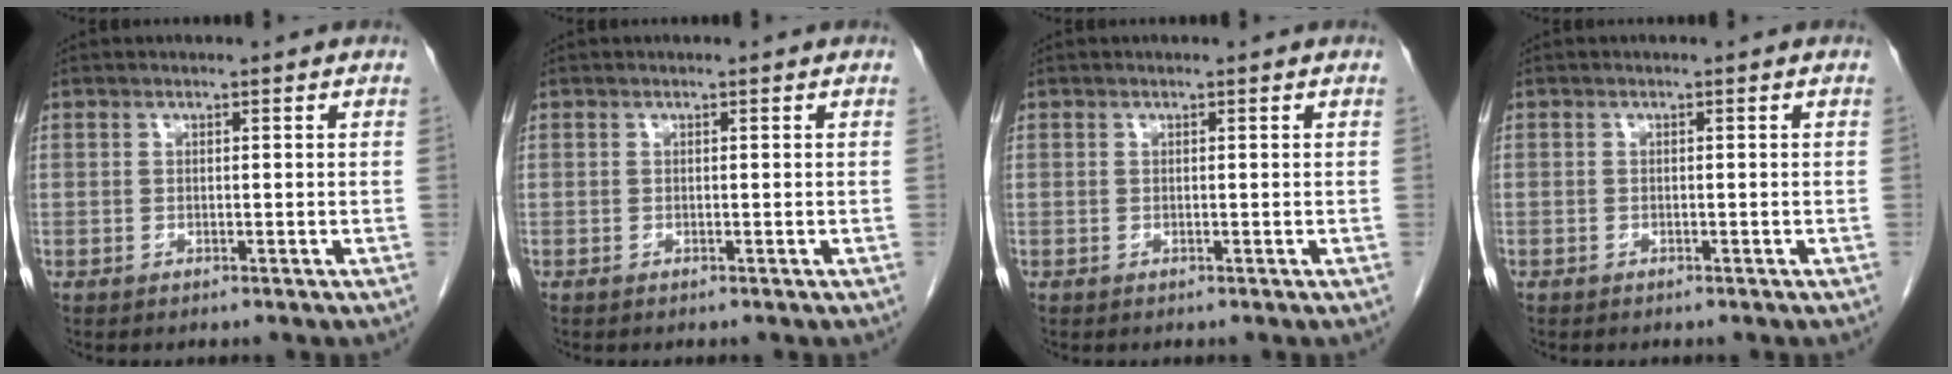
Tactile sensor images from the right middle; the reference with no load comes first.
{"total": 0.0}
{"total": 0.0}
{"total": 0.0}